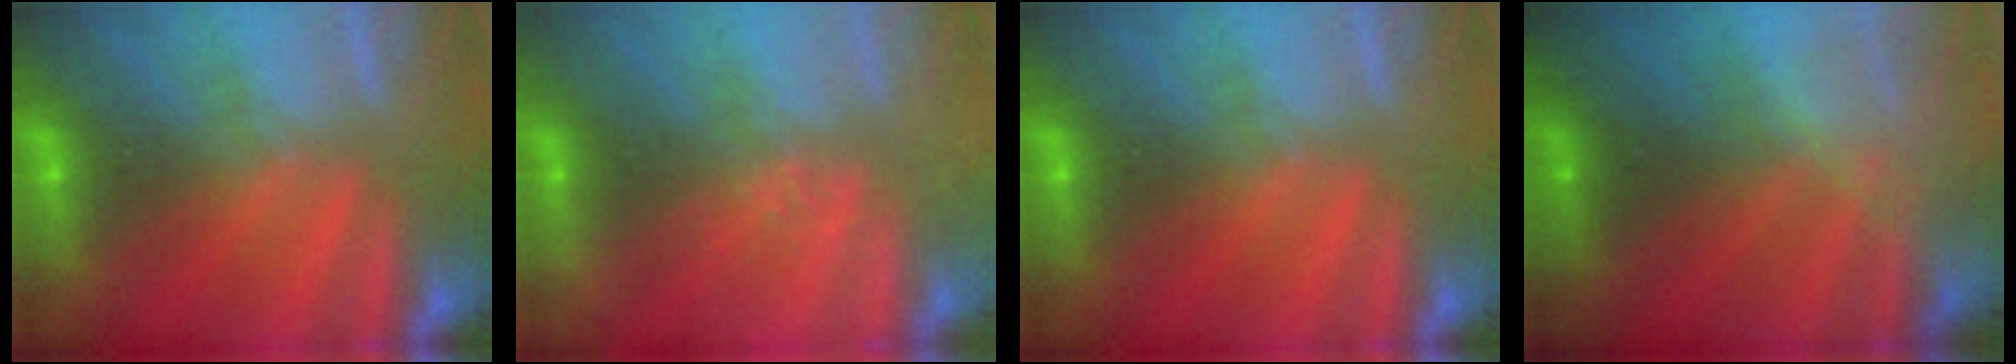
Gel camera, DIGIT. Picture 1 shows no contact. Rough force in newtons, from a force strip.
{"total": 2.4}
{"total": 0.0}
{"total": 2.5}